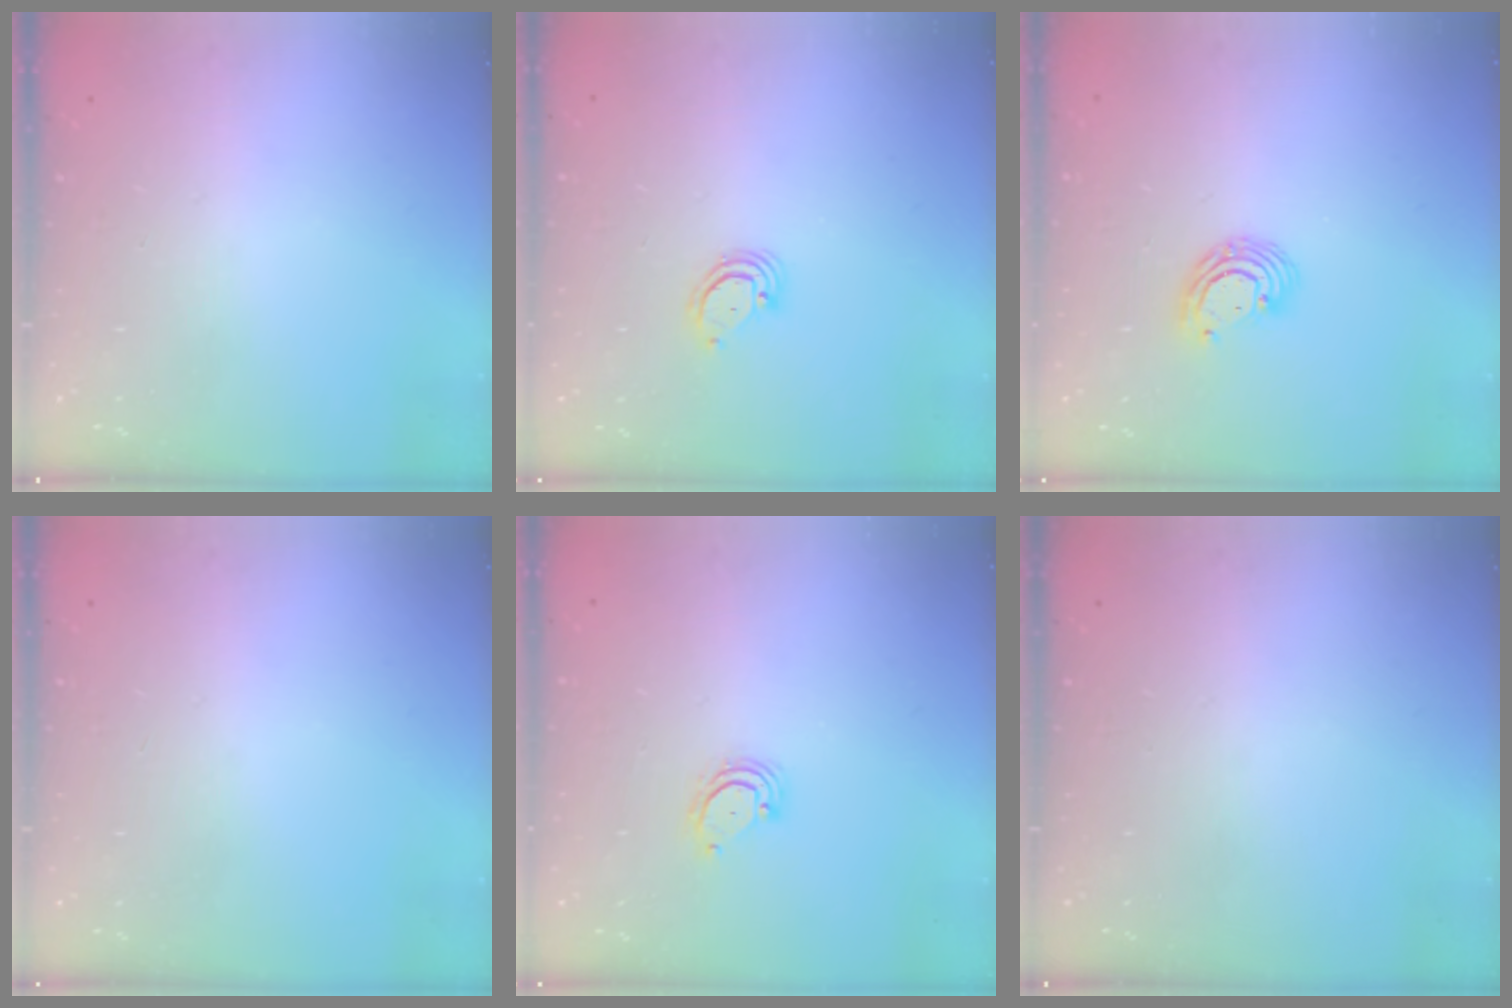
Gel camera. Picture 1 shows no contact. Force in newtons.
{"total": 3.5, "press": 3.5, "slide": 0.2}
{"total": 6.2, "press": 6.2, "slide": 0.5}
{"total": 0.0}
{"total": 3.2, "press": 3.2, "slide": 0.3}
{"total": 0.0}